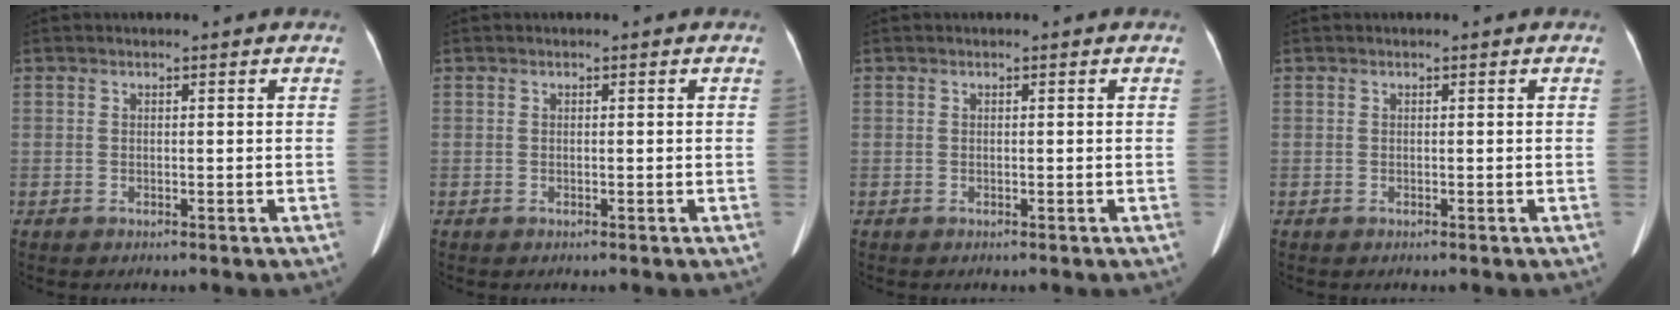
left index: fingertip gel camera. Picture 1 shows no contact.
{"total": 0.0}
{"total": 0.0}
{"total": 0.0}